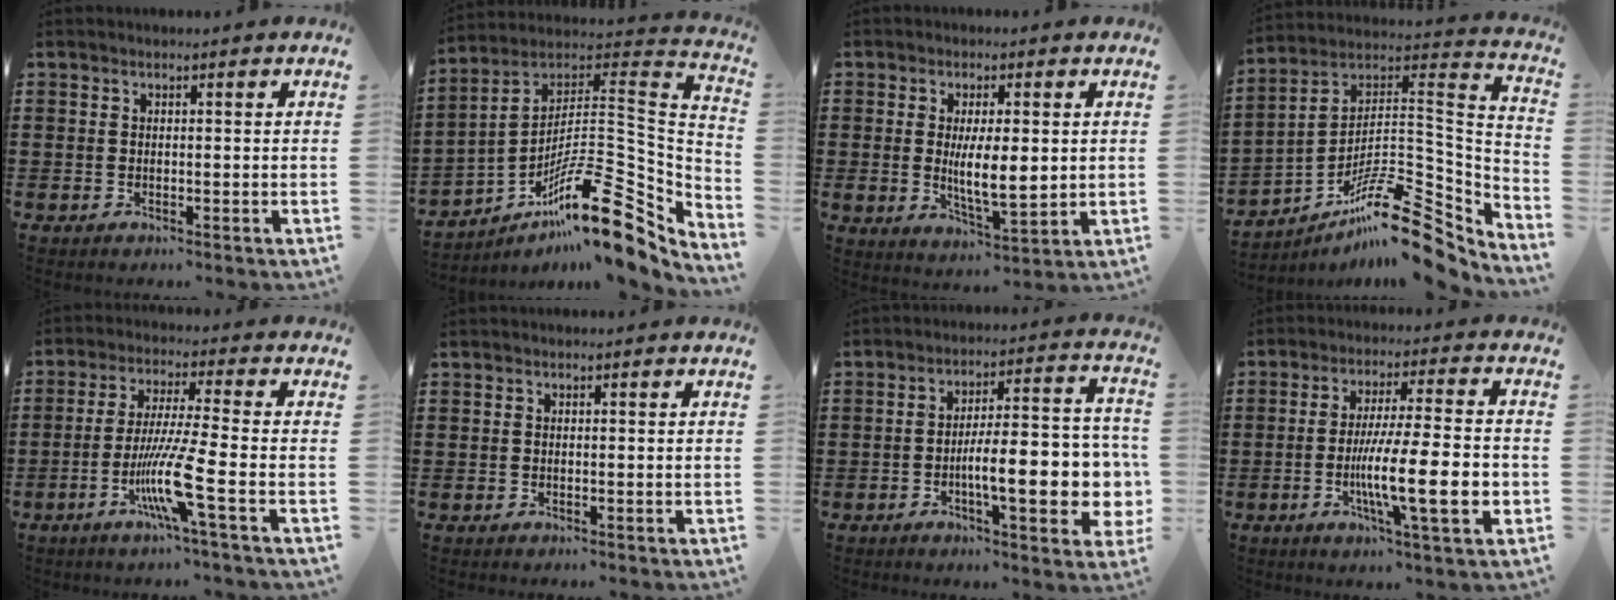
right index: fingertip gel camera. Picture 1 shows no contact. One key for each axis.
{"total": 18.7, "fx": -10.8, "fy": 5.0, "fz": 14.4, "tx": -0.225, "ty": 0.016, "tz": -0.194}
{"total": 6.9, "fx": 0.3, "fy": 2.6, "fz": 6.4, "tx": -0.101, "ty": -0.001, "tz": 0.004}
{"total": 15.1, "fx": -10.8, "fy": 4.0, "fz": 9.9, "tx": -0.149, "ty": 0.029, "tz": -0.197}
{"total": 9.8, "fx": -3.9, "fy": -0.3, "fz": 8.9, "tx": -0.182, "ty": -0.018, "tz": -0.078}
{"total": 0.0}
{"total": 12.0, "fx": -3.1, "fy": 3.4, "fz": 11.0, "tx": -0.172, "ty": -0.010, "tz": -0.056}
{"total": 14.4, "fx": -3.3, "fy": 2.6, "fz": 13.7, "tx": -0.243, "ty": -0.011, "tz": -0.060}